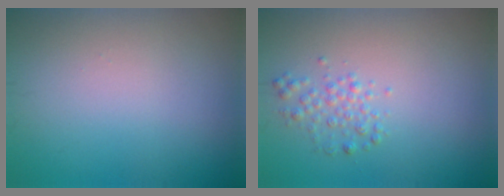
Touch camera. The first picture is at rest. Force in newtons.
{"total": 1.7, "press": 1.7, "slide": 0.0}